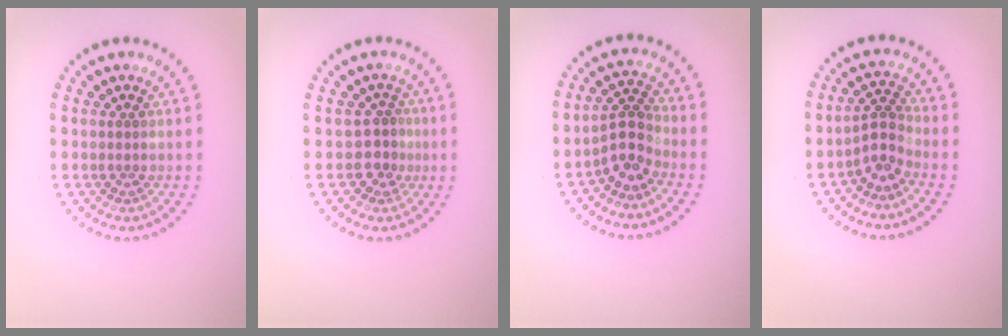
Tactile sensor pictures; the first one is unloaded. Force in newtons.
{"total": 1.9, "press": 1.5, "slide": 1.3}
{"total": 2.7, "press": 2.2, "slide": 1.6}
{"total": 2.5, "press": 1.8, "slide": 1.8}